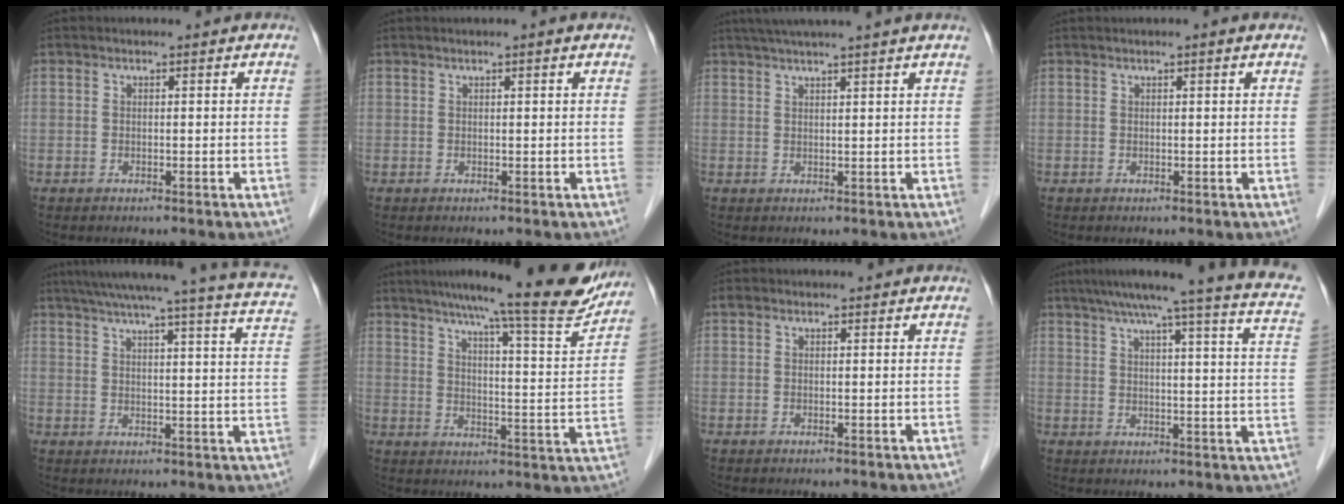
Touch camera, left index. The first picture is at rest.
{"total": 0.6, "force": [0.3, -0.1, 0.5], "torque": [-0.013, 0.001, 0.009]}
{"total": 6.6, "force": [5.3, -1.5, 3.6], "torque": [-0.050, 0.025, 0.078]}
{"total": 0.8, "force": [0.5, -0.1, 0.6], "torque": [-0.014, 0.004, 0.009]}
{"total": 23.6, "force": [19.2, 0.7, 13.7], "torque": [-0.205, -0.005, 0.230]}
{"total": 18.6, "force": [16.3, 1.0, 8.9], "torque": [-0.128, -0.031, 0.212]}
{"total": 0.5, "force": [0.4, 0.4, 0.1], "torque": [-0.011, 0.013, 0.012]}
{"total": 19.5, "force": [14.7, 0.3, 12.8], "torque": [-0.189, -0.002, 0.173]}